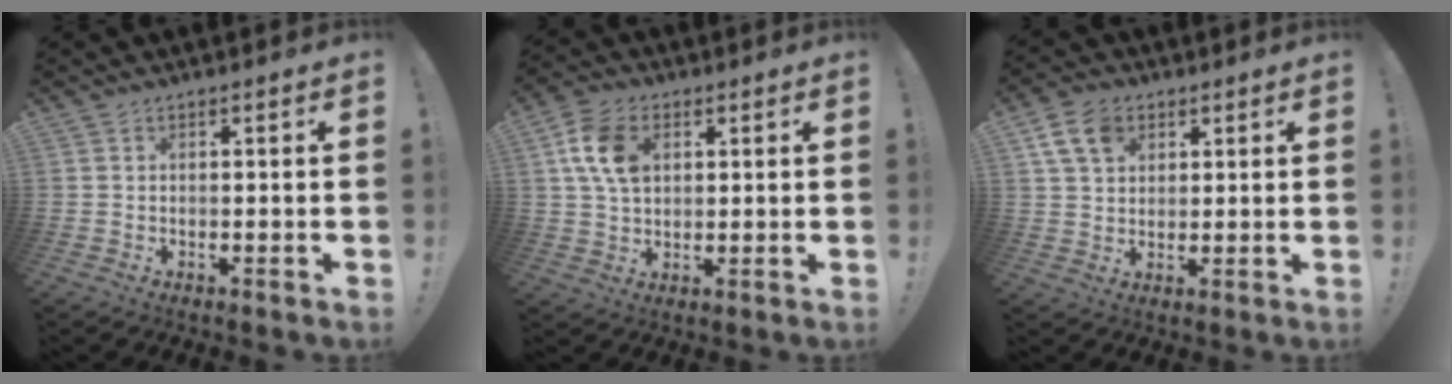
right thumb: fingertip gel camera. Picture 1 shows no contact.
{"total": 11.6, "force": [3.2, 8.3, 7.5], "torque": [-0.131, 0.008, 0.063]}
{"total": 9.4, "force": [4.5, 6.6, 4.9], "torque": [-0.077, -0.010, 0.089]}